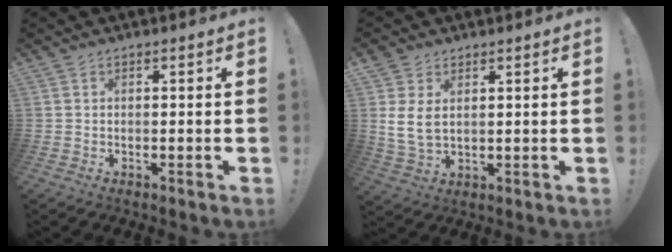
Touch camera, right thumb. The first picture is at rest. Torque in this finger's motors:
{"motor_torque": [1.94, 3.07, 0.80, 0.79, 0.58]}